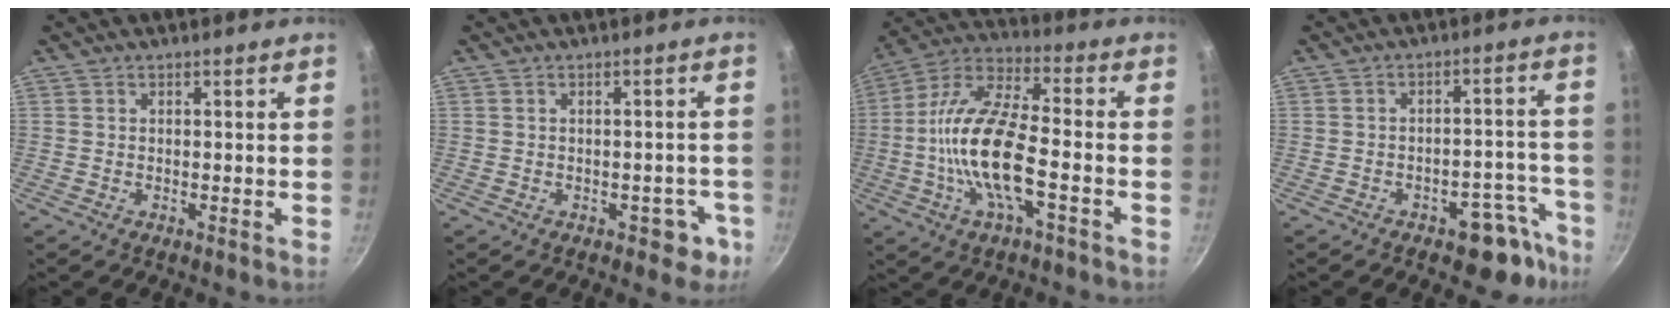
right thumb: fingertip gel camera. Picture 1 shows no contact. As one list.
[{"total": 4.0, "force": [-2.0, 2.5, 2.4], "torque": [-0.007, 0.017, -0.022]}, {"total": 17.1, "force": [-3.4, 6.1, 15.6], "torque": [-0.321, 0.035, -0.067]}, {"total": 9.2, "force": [-6.2, 4.1, 5.5], "torque": [-0.039, 0.061, -0.078]}]